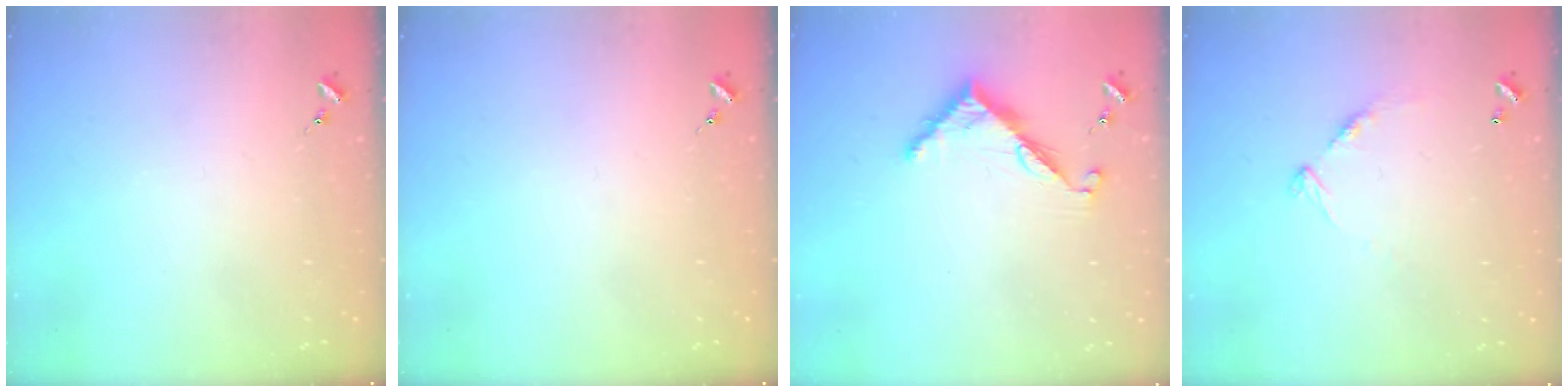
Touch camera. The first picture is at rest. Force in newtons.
{"total": 0.0}
{"total": 7.7, "press": 7.7, "slide": 0.2}
{"total": 8.8, "press": 8.8, "slide": 0.7}